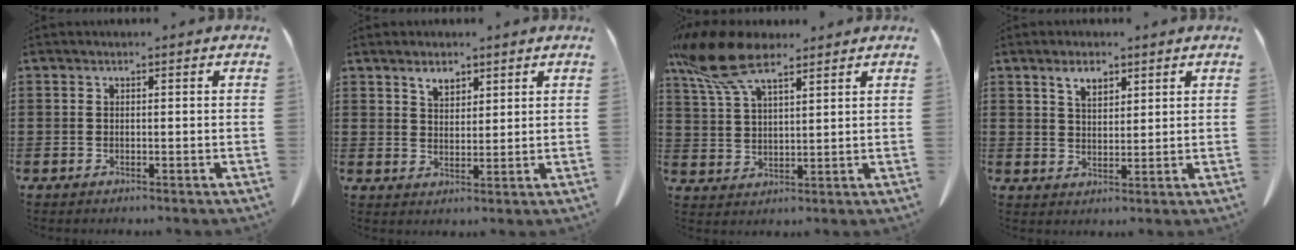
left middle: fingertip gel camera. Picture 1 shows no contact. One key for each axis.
{"total": 3.2, "fx": 2.4, "fy": 1.6, "fz": 1.4, "tx": -0.025, "ty": 0.003, "tz": 0.042}
{"total": 10.7, "fx": 7.4, "fy": 3.8, "fz": 6.8, "tx": -0.164, "ty": -0.014, "tz": 0.136}
{"total": 3.9, "fx": 2.6, "fy": 1.9, "fz": 2.2, "tx": -0.042, "ty": 0.004, "tz": 0.045}